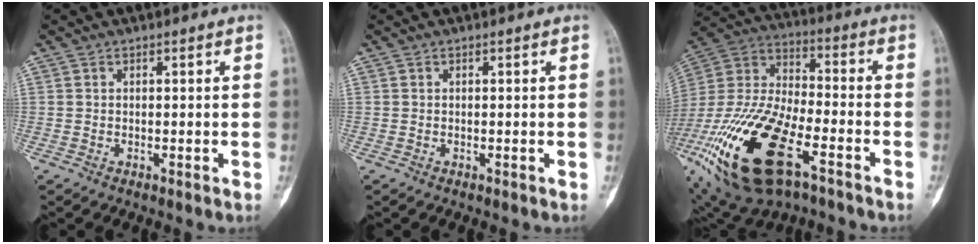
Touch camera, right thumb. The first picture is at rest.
{"total": 0.0}
{"total": 27.9, "force": [-12.4, 12.2, 21.9], "torque": [-0.508, 0.013, -0.222]}